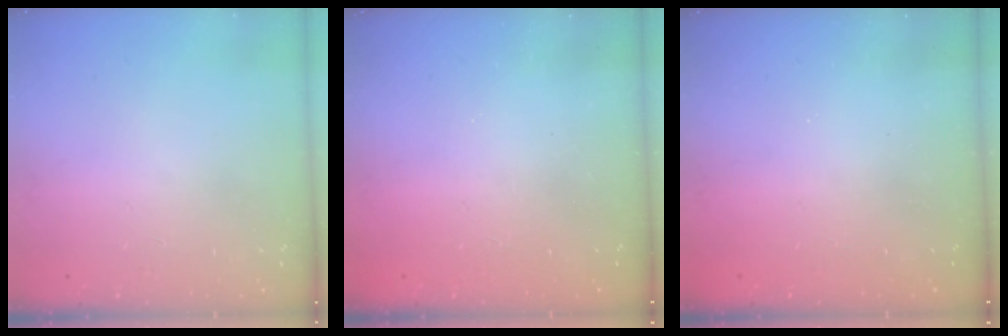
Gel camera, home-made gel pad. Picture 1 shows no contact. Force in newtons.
{"total": 2.5, "press": 2.4, "slide": 0.8}
{"total": 2.3, "press": 2.2, "slide": 0.8}